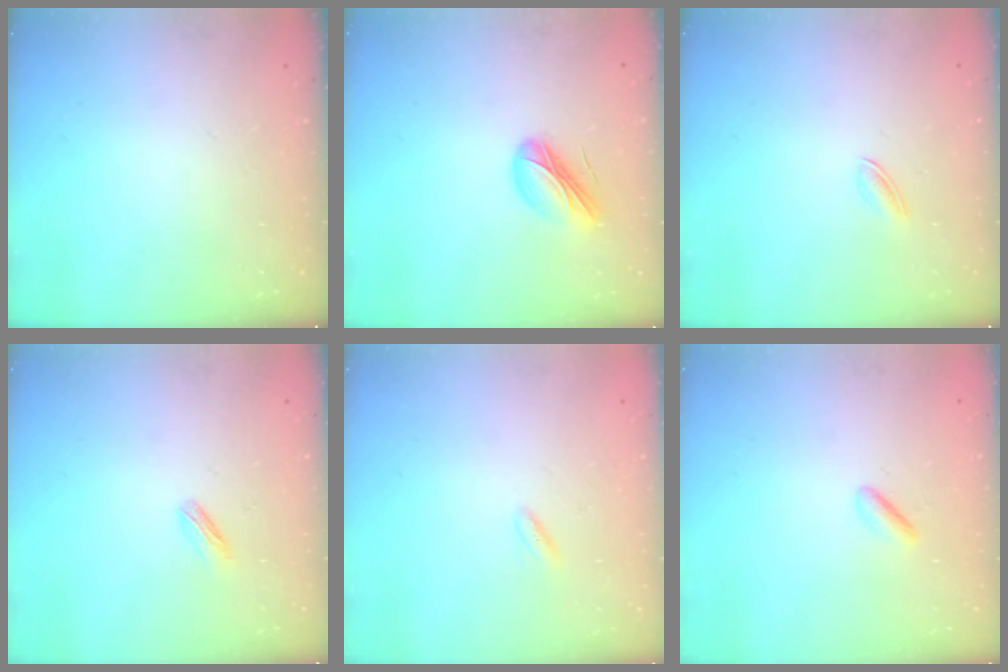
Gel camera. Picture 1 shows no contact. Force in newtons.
{"total": 9.5, "press": 9.2, "slide": 2.5}
{"total": 2.7, "press": 2.6, "slide": 0.7}
{"total": 1.8, "press": 1.7, "slide": 0.5}
{"total": 2.0, "press": 1.7, "slide": 0.9}
{"total": 1.4, "press": 1.1, "slide": 0.9}